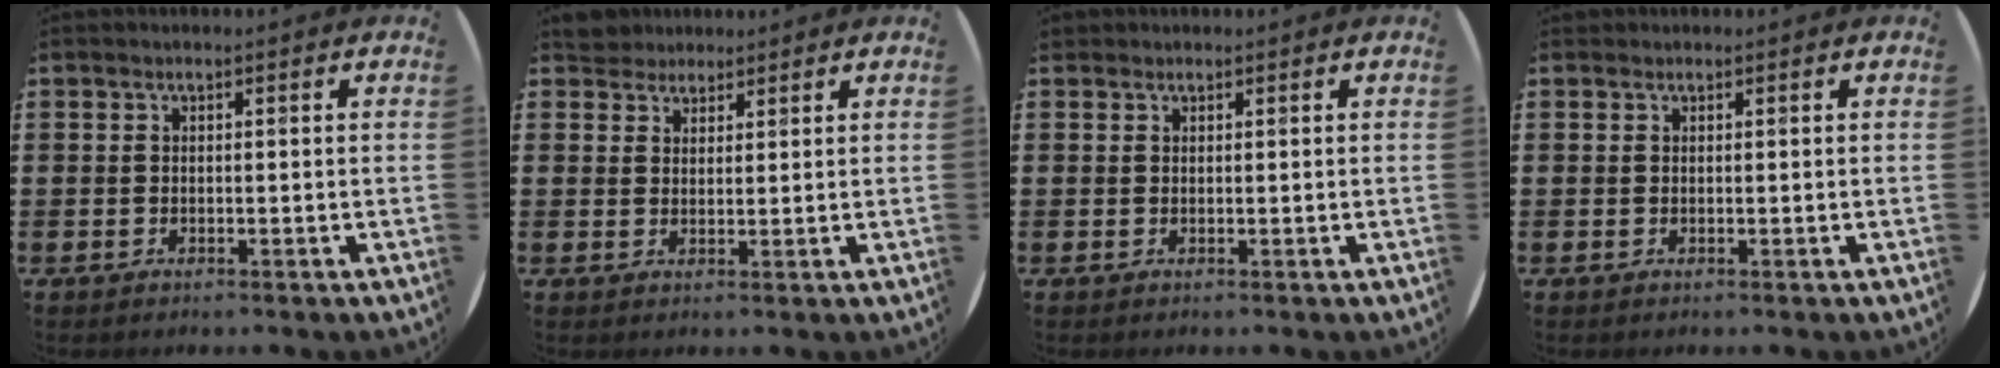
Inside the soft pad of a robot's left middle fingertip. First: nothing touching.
{"total": 3.2, "force": [2.9, 1.2, -0.3], "torque": [0.004, -0.001, 0.056]}
{"total": 0.6, "force": [0.5, 0.2, -0.1], "torque": [0.002, 0.004, 0.010]}
{"total": 0.0}